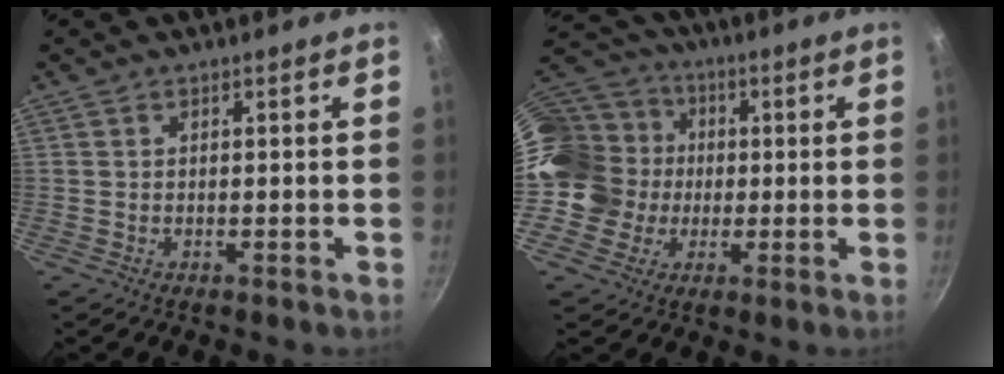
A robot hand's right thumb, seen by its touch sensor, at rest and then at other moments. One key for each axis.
{"total": 16.4, "fx": -0.2, "fy": 14.8, "fz": 7.0, "tx": -0.110, "ty": 0.042, "tz": -0.009}